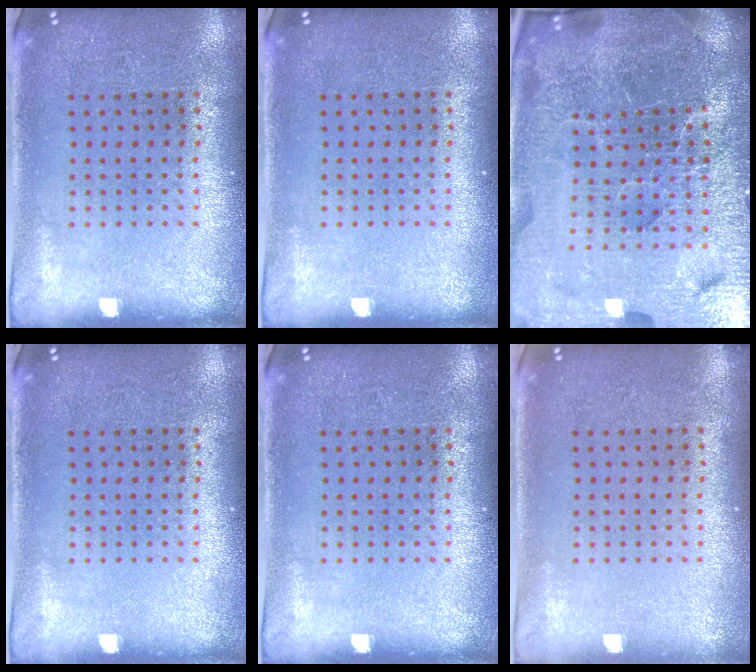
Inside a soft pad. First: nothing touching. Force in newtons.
{"total": 0.0}
{"total": 7.1, "press": 6.2, "slide": 3.5}
{"total": 0.0}
{"total": 0.0}
{"total": 0.0}